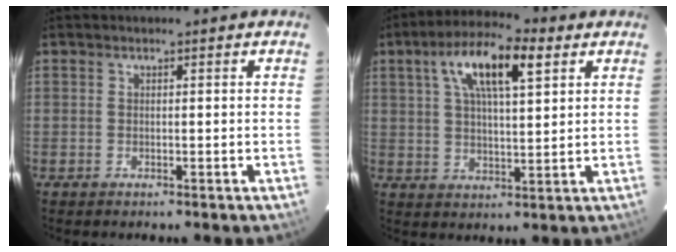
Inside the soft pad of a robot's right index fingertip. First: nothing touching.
{"total": 12.5, "force": [5.7, 4.0, 10.4], "torque": [-0.185, 0.025, 0.096]}